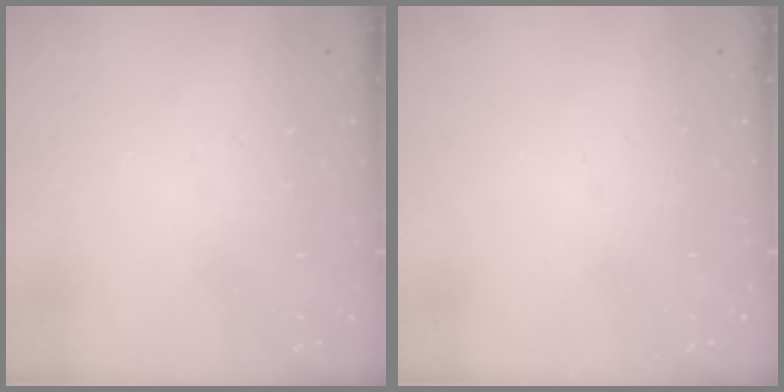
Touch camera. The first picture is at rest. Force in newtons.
{"total": 0.0}